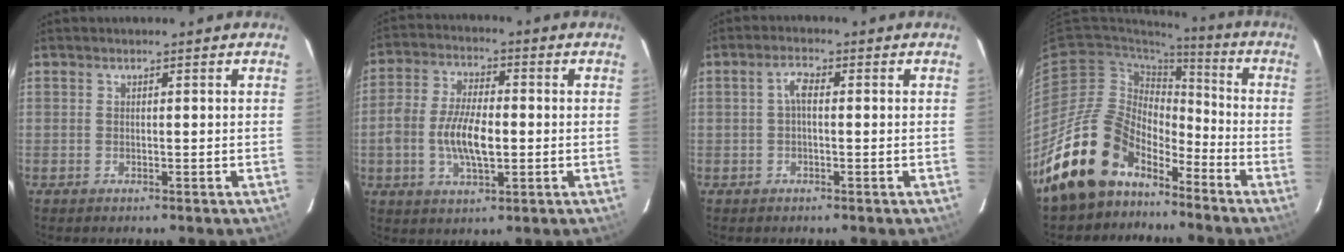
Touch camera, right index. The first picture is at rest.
{"total": 10.0, "force": [-1.5, 4.6, 8.7], "torque": [-0.174, 0.008, -0.028]}
{"total": 2.4, "force": [0.0, 1.0, 2.2], "torque": [-0.046, 0.010, 0.001]}
{"total": 17.0, "force": [-12.9, 9.2, 6.1], "torque": [-0.128, 0.021, -0.224]}